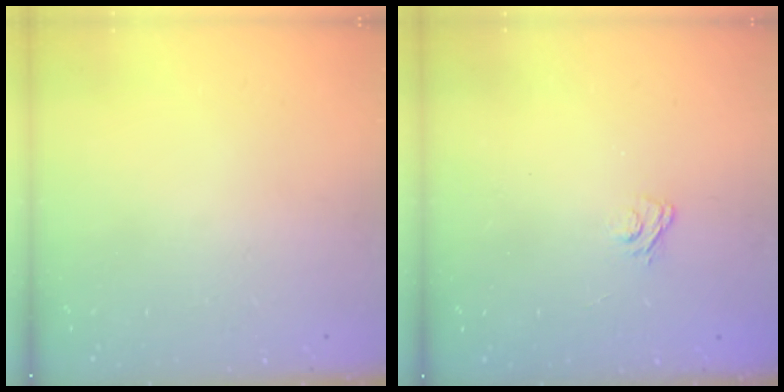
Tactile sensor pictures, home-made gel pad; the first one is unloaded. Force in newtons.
{"total": 2.9, "press": 2.6, "slide": 1.2}